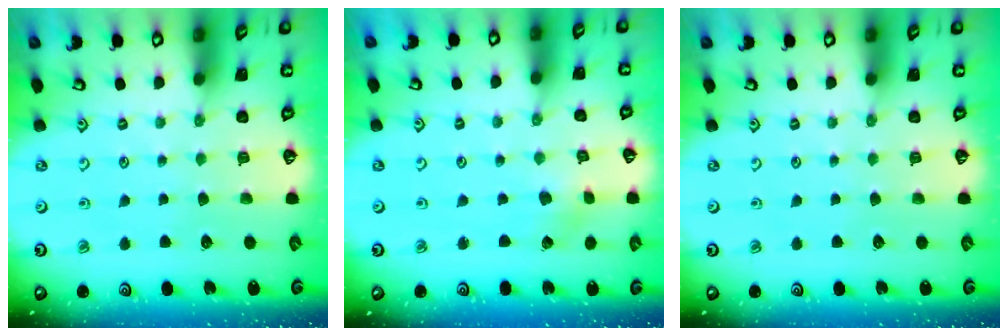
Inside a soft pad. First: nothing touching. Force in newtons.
{"total": 1.8, "press": 1.8, "slide": 0.3}
{"total": 0.0}